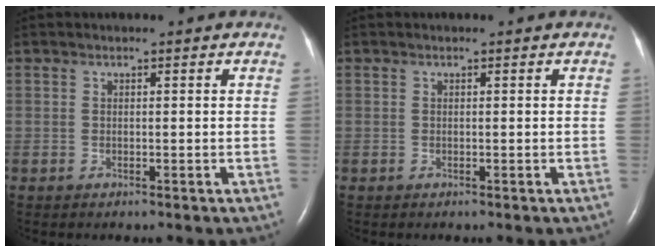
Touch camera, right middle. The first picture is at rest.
{"total": 0.0}